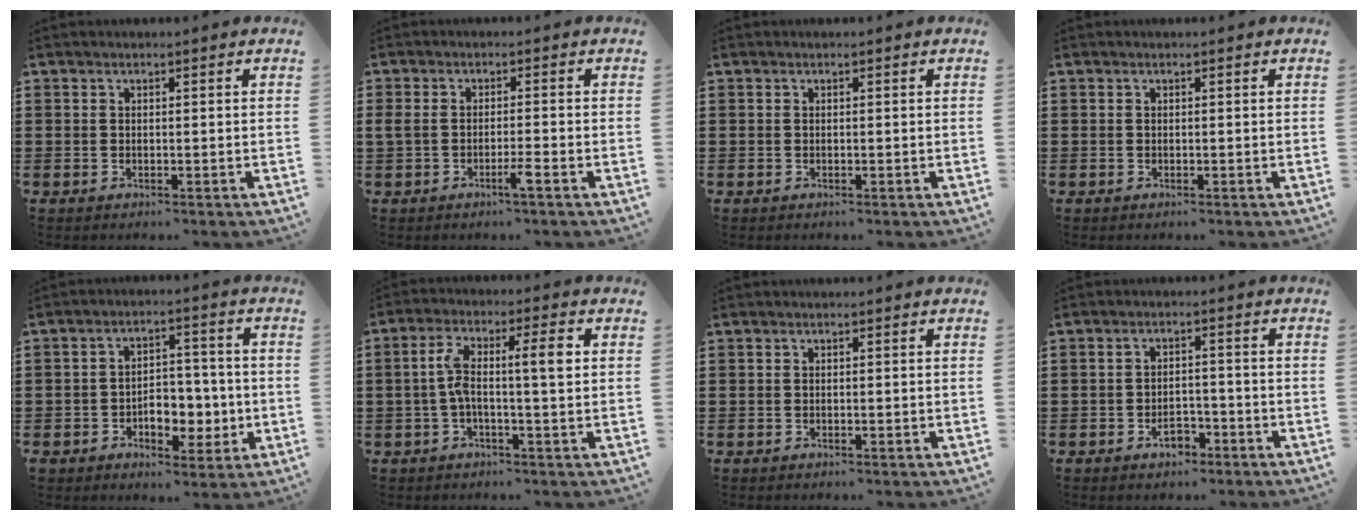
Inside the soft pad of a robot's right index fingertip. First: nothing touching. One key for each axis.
{"total": 2.8, "fx": -1.4, "fy": 0.3, "fz": 2.4, "tx": -0.048, "ty": -0.002, "tz": -0.029}
{"total": 0.0}
{"total": 0.0}
{"total": 6.4, "fx": -1.7, "fy": 4.8, "fz": 3.9, "tx": -0.068, "ty": 0.012, "tz": -0.031}
{"total": 7.3, "fx": 0.3, "fy": 1.5, "fz": 7.1, "tx": -0.138, "ty": 0.005, "tz": -0.002}
{"total": 0.0}
{"total": 3.8, "fx": -2.3, "fy": 2.1, "fz": 2.1, "tx": -0.037, "ty": 0.006, "tz": -0.044}